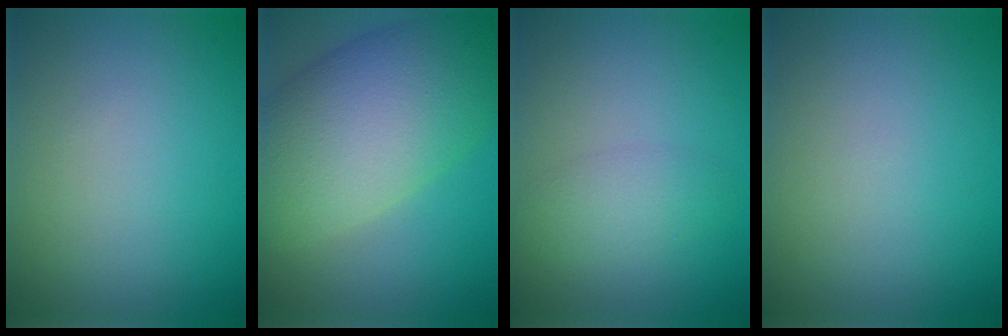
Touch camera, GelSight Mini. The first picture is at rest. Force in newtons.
{"total": 11.5, "press": 11.5, "slide": 0.4}
{"total": 2.4, "press": 2.4, "slide": 0.1}
{"total": 0.0}